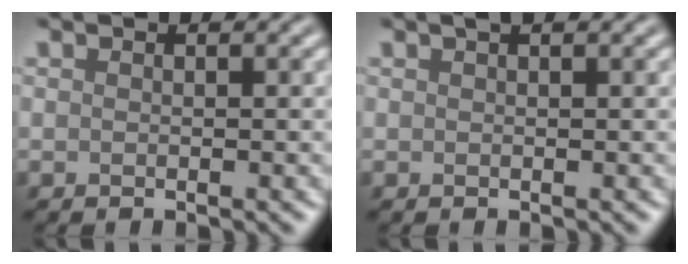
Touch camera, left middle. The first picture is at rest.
{"total": 0.8, "force": [0.6, 0.1, 0.5], "torque": [-0.007, 0.004, 0.010]}